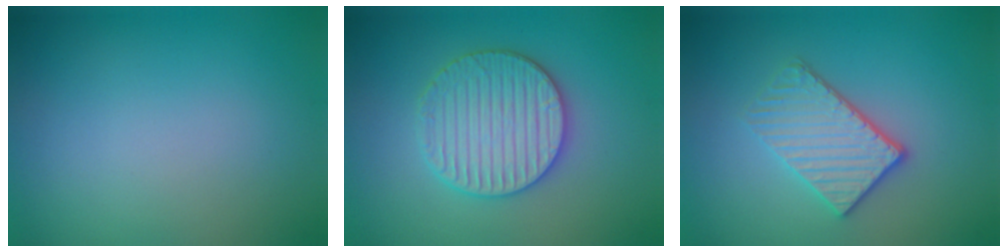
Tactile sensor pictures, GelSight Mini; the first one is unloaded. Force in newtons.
{"total": 4.4, "press": 4.3, "slide": 0.9}
{"total": 3.5, "press": 3.1, "slide": 1.7}